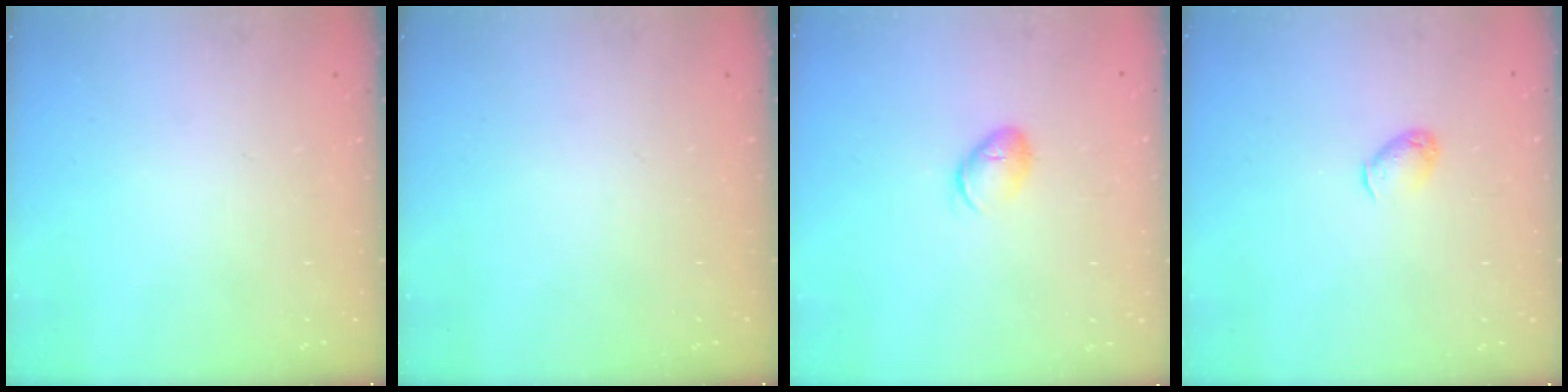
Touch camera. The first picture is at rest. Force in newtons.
{"total": 0.0}
{"total": 7.4, "press": 7.4, "slide": 0.8}
{"total": 4.5, "press": 4.4, "slide": 0.7}